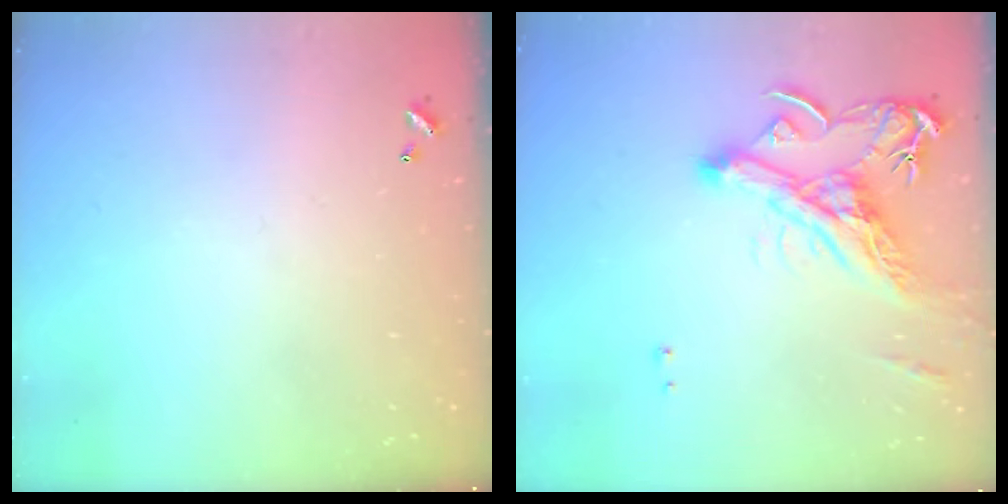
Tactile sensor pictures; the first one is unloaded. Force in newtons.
{"total": 6.7, "press": 6.5, "slide": 1.4}